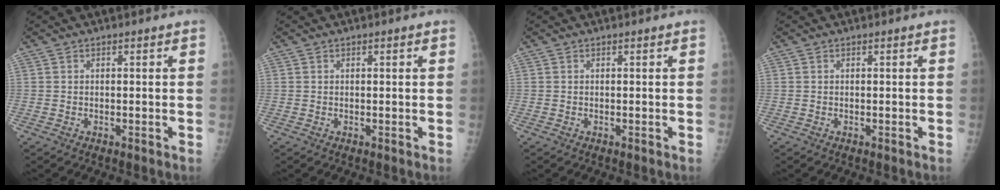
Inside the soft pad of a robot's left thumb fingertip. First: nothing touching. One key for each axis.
{"total": 0.6, "fx": 0.2, "fy": 0.2, "fz": 0.5, "tx": -0.008, "ty": 0.002, "tz": 0.003}
{"total": 0.0}
{"total": 0.0}